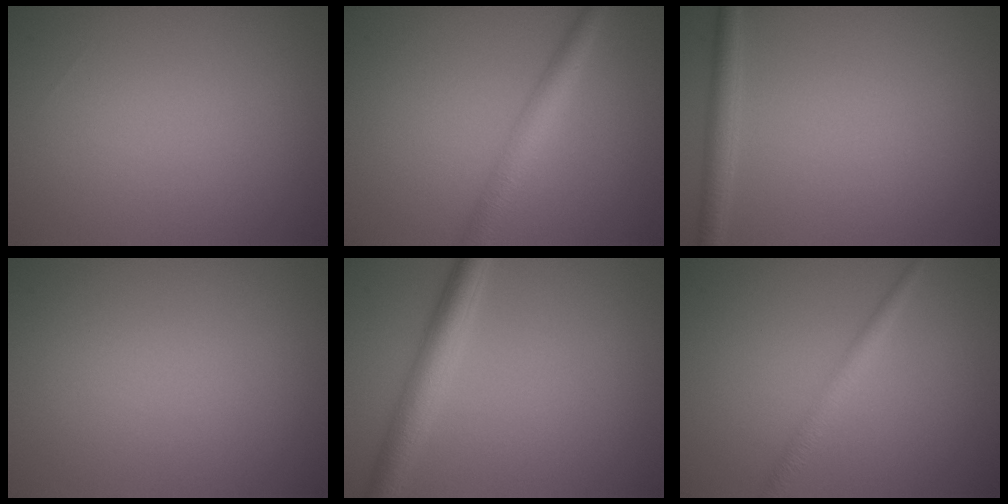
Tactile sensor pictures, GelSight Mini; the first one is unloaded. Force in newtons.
{"total": 3.3, "press": 3.3, "slide": 0.1}
{"total": 1.9, "press": 1.9, "slide": 0.1}
{"total": 0.0}
{"total": 4.0, "press": 4.0, "slide": 0.3}
{"total": 1.8, "press": 1.8, "slide": 0.0}